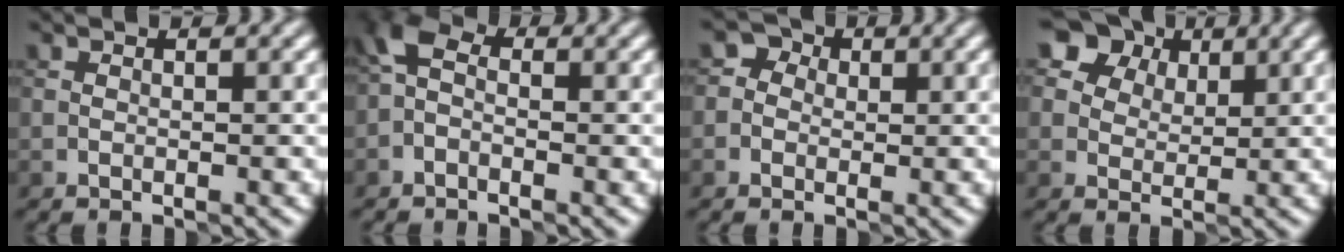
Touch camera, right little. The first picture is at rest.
{"total": 2.6, "force": [-0.5, 1.7, 1.9], "torque": [-0.042, 0.013, -0.022]}
{"total": 1.7, "force": [0.0, 1.6, 0.5], "torque": [-0.001, 0.010, -0.004]}
{"total": 6.7, "force": [4.0, 4.8, 2.6], "torque": [-0.045, 0.016, 0.059]}